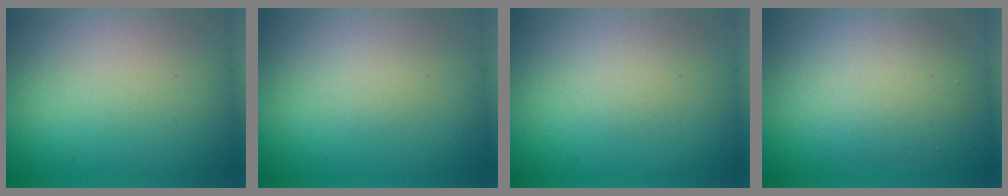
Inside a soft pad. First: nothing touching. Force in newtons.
{"total": 0.9, "press": 0.9, "slide": 0.1}
{"total": 1.3, "press": 1.3, "slide": 0.0}
{"total": 4.9, "press": 4.9, "slide": 0.4}